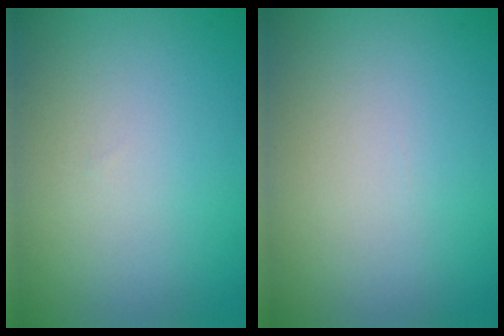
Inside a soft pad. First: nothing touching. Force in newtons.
{"total": 0.0}